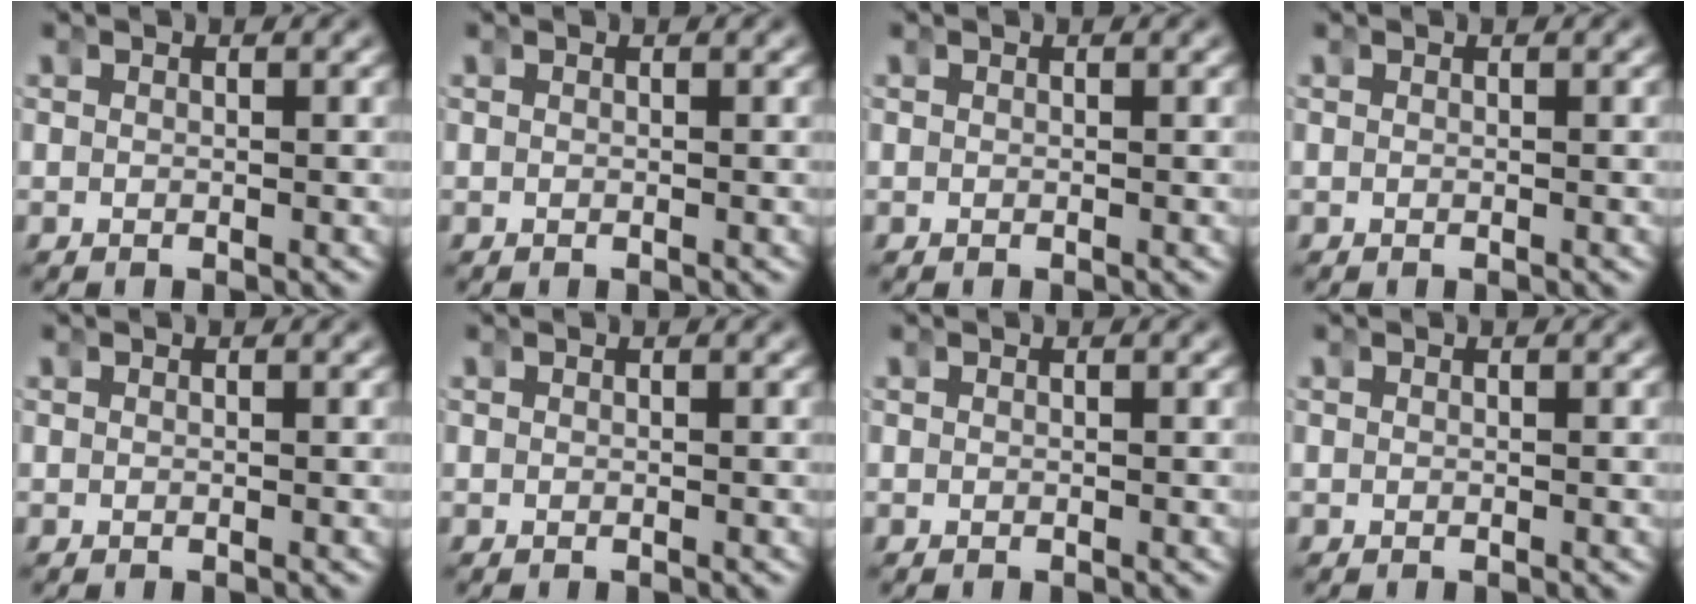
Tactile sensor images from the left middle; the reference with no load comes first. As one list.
[{"total": 0.0}, {"total": 0.0}, {"total": 0.0}, {"total": 0.0}, {"total": 0.0}, {"total": 0.0}, {"total": 0.0}]